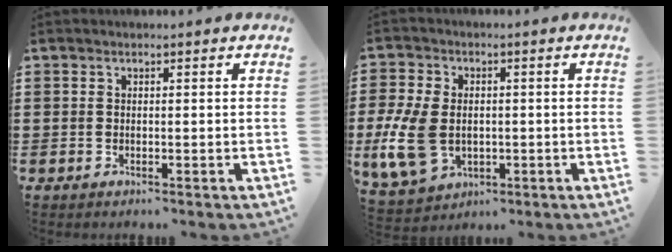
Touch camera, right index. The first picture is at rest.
{"total": 9.1, "force": [-1.4, 6.3, 6.5], "torque": [-0.170, 0.001, -0.029]}